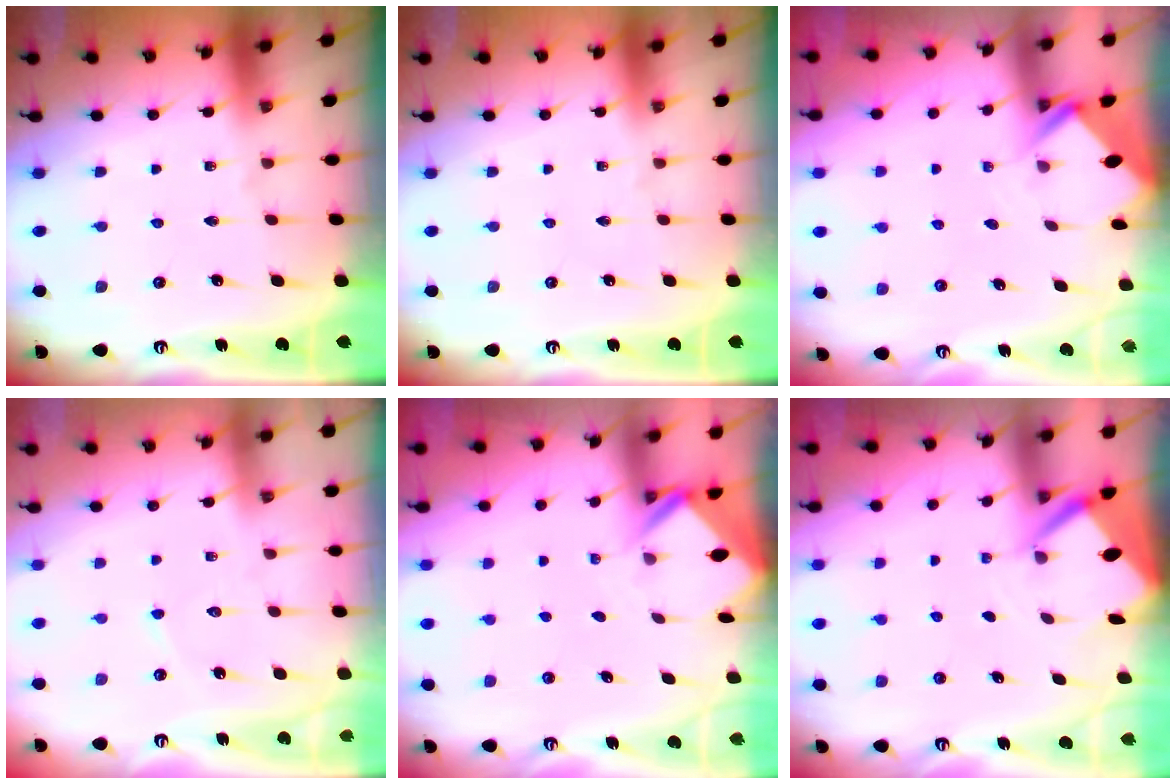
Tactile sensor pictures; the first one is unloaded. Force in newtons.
{"total": 0.0}
{"total": 2.7, "press": 2.7, "slide": 0.2}
{"total": 3.9, "press": 3.8, "slide": 0.4}
{"total": 2.3, "press": 2.3, "slide": 0.2}
{"total": 3.6, "press": 3.6, "slide": 0.2}